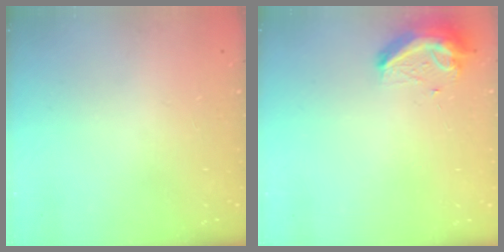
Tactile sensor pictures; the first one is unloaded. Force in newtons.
{"total": 10.1, "press": 10.1, "slide": 0.9}